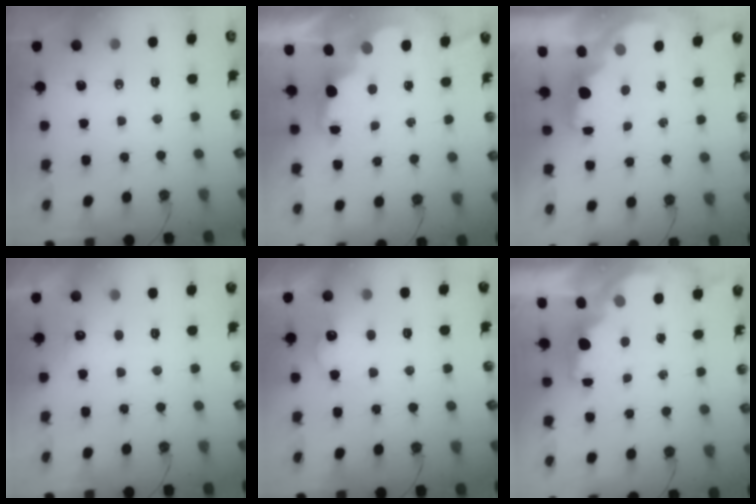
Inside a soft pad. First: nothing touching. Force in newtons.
{"total": 2.6, "press": 2.5, "slide": 0.8}
{"total": 2.1, "press": 2.0, "slide": 0.7}
{"total": 5.9, "press": 5.8, "slide": 0.8}
{"total": 10.9, "press": 10.9, "slide": 0.4}
{"total": 1.8, "press": 1.7, "slide": 0.6}